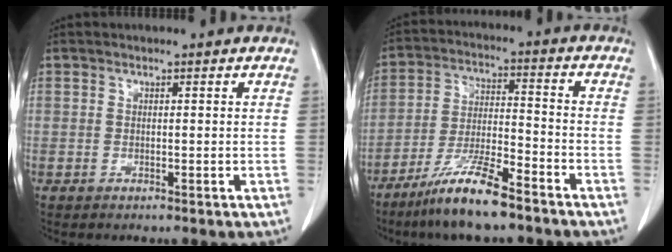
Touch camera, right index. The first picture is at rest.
{"total": 11.1, "force": [-8.1, 1.0, 7.5], "torque": [-0.148, -0.021, -0.151]}